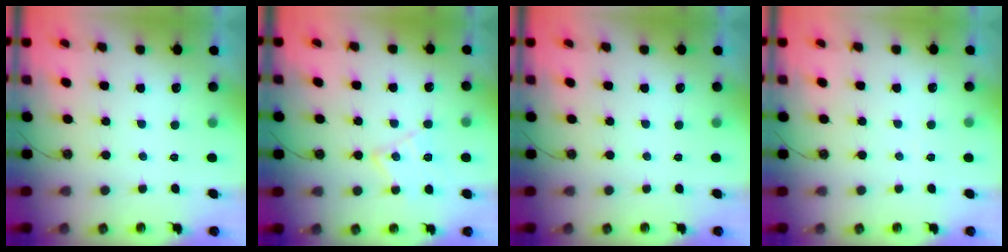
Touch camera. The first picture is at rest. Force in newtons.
{"total": 12.2, "press": 12.2, "slide": 0.6}
{"total": 0.0}
{"total": 2.6, "press": 2.5, "slide": 0.5}